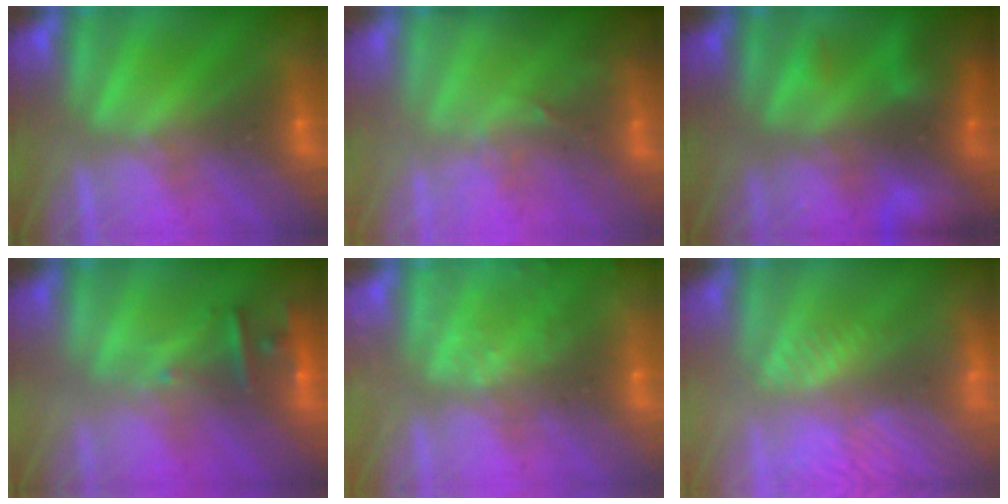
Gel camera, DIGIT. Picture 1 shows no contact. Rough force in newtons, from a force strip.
{"total": 2.9}
{"total": 6.8}
{"total": 2.4}
{"total": 2.4}
{"total": 3.4}